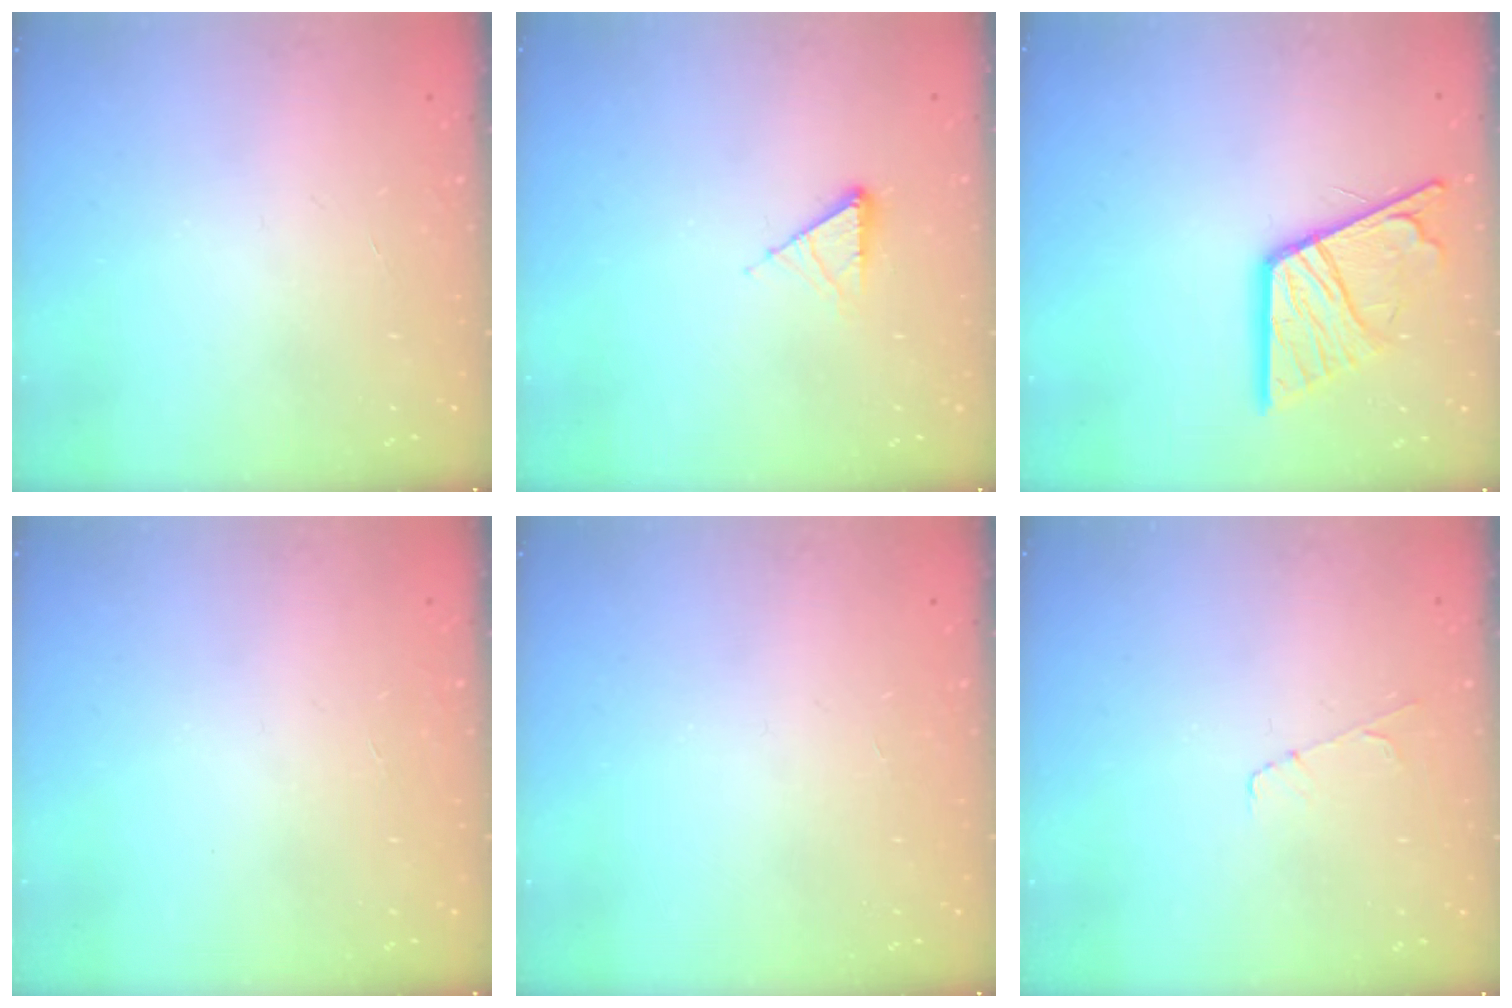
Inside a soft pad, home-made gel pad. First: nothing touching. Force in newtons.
{"total": 5.2, "press": 5.2, "slide": 0.8}
{"total": 17.0, "press": 16.9, "slide": 1.9}
{"total": 0.0}
{"total": 0.0}
{"total": 3.9, "press": 3.9, "slide": 0.5}